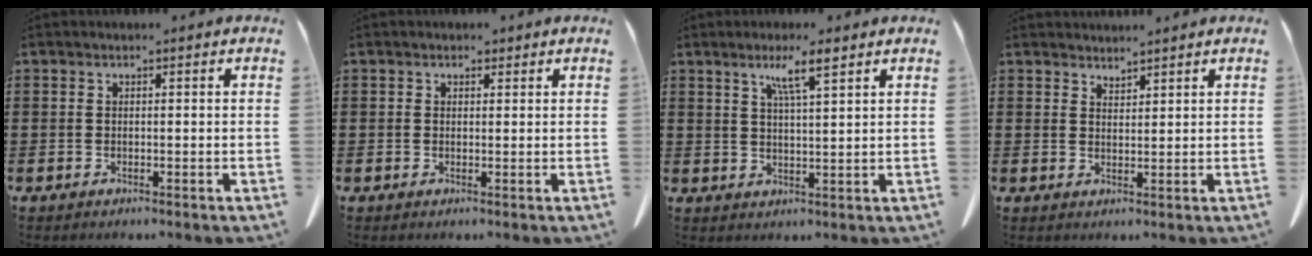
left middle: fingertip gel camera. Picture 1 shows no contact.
{"total": 1.2, "force": [0.9, 0.8, 0.4], "torque": [-0.003, 0.000, 0.016]}
{"total": 5.0, "force": [3.4, 0.2, 3.7], "torque": [-0.074, -0.002, 0.054]}
{"total": 2.0, "force": [2.0, 0.0, -0.2], "torque": [-0.002, -0.002, 0.039]}